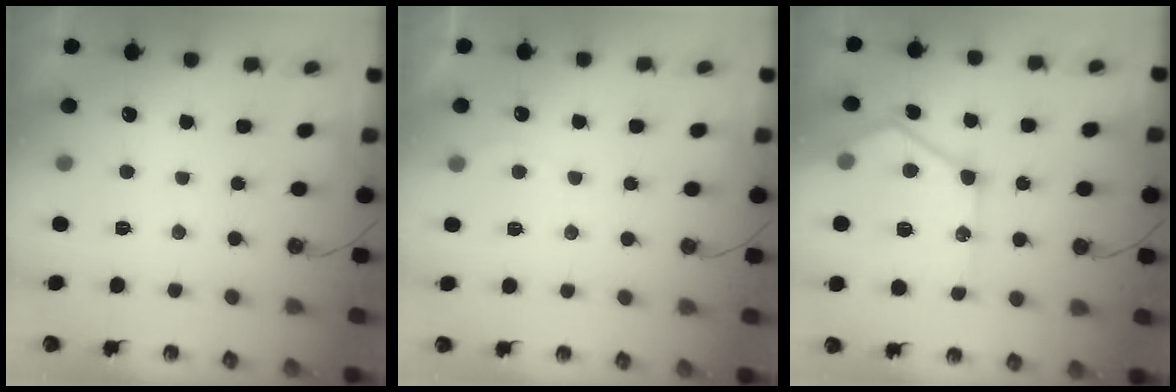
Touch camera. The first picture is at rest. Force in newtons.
{"total": 3.6, "press": 3.6, "slide": 0.5}
{"total": 20.5, "press": 20.4, "slide": 1.7}